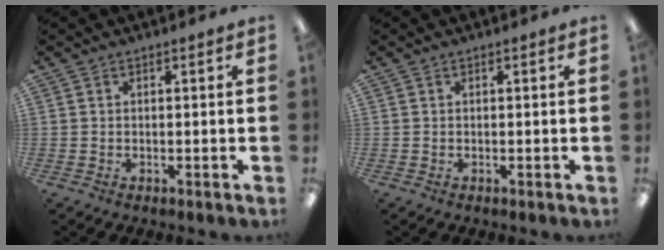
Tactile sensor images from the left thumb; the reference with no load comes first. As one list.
[{"total": 0.0}]